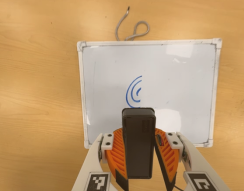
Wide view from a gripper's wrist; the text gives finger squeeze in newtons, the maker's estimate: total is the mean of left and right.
{"total": 10.1, "left": 9.2, "right": 10.9}